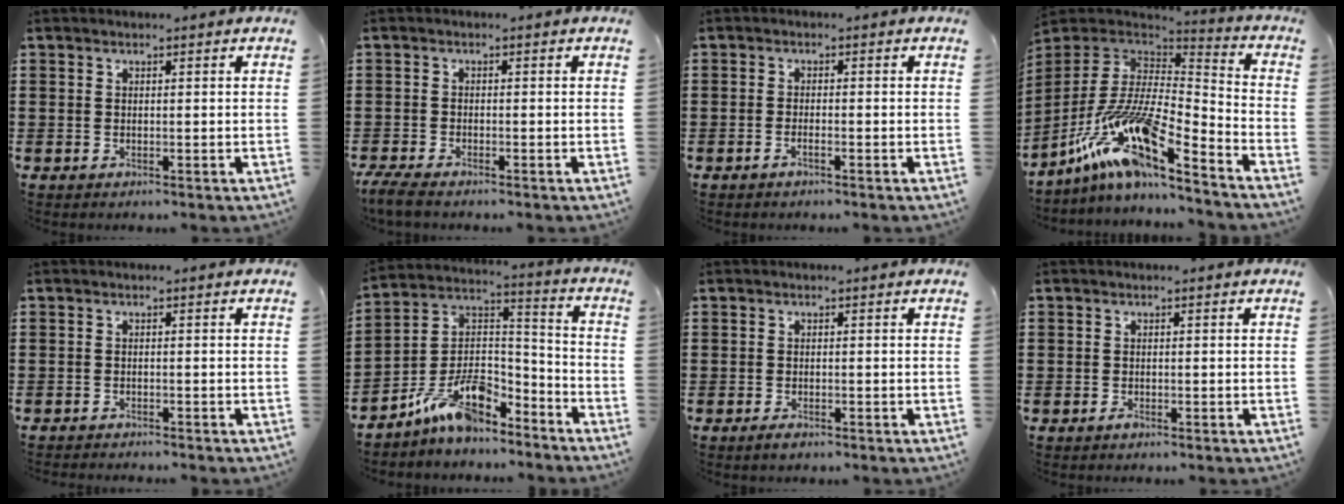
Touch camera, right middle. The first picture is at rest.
{"total": 2.3, "force": [-2.0, 0.2, 1.1], "torque": [-0.033, -0.003, -0.044]}
{"total": 1.1, "force": [-0.8, 0.2, 0.8], "torque": [-0.016, -0.003, -0.014]}
{"total": 13.7, "force": [-8.7, 2.9, 10.2], "torque": [-0.228, -0.009, -0.182]}
{"total": 1.0, "force": [-1.0, 0.0, 0.0], "torque": [-0.002, 0.001, -0.020]}
{"total": 10.6, "force": [-8.1, 4.3, 5.4], "torque": [-0.108, 0.018, -0.156]}
{"total": 0.9, "force": [-0.7, 0.3, 0.5], "torque": [-0.012, -0.004, -0.013]}
{"total": 0.8, "force": [-0.6, 0.5, 0.2], "torque": [-0.004, -0.001, -0.013]}